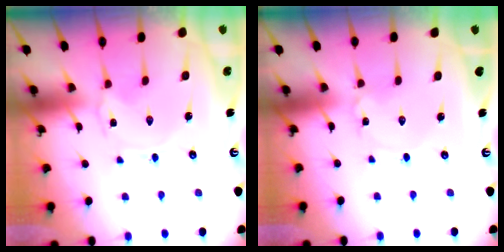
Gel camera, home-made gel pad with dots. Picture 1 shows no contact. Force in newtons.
{"total": 1.1, "press": 1.1, "slide": 0.1}